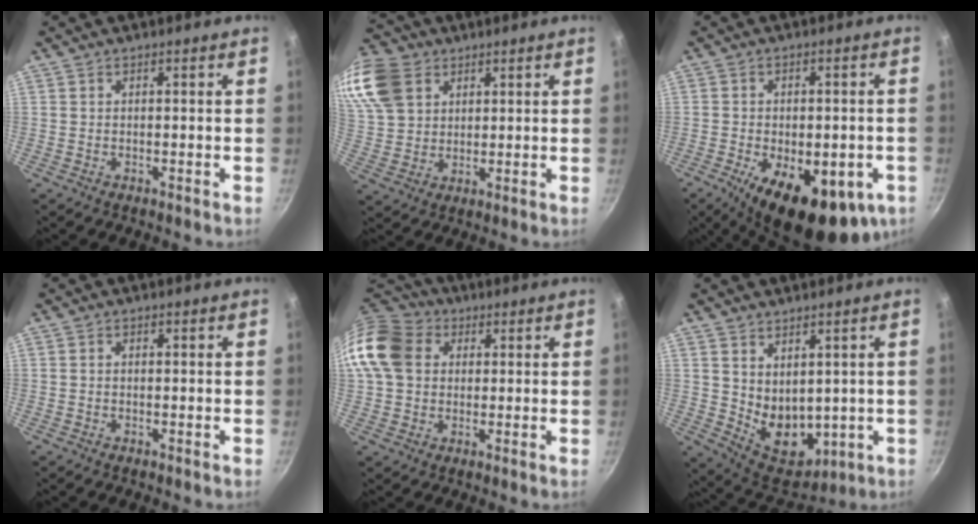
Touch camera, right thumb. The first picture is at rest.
{"total": 16.8, "force": [7.5, 12.5, 8.3], "torque": [-0.182, 0.006, 0.149]}
{"total": 19.2, "force": [-7.1, 9.1, 15.3], "torque": [-0.194, -0.004, -0.090]}
{"total": 0.5, "force": [-0.1, 0.4, 0.3], "torque": [-0.005, 0.005, -0.001]}
{"total": 14.4, "force": [3.0, 11.6, 7.9], "torque": [-0.144, 0.026, 0.041]}
{"total": 10.0, "force": [2.6, 7.0, 6.7], "torque": [-0.077, -0.038, 0.071]}